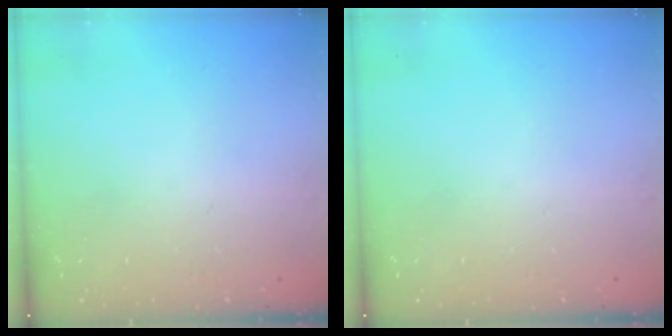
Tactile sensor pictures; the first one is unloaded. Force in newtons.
{"total": 0.0}